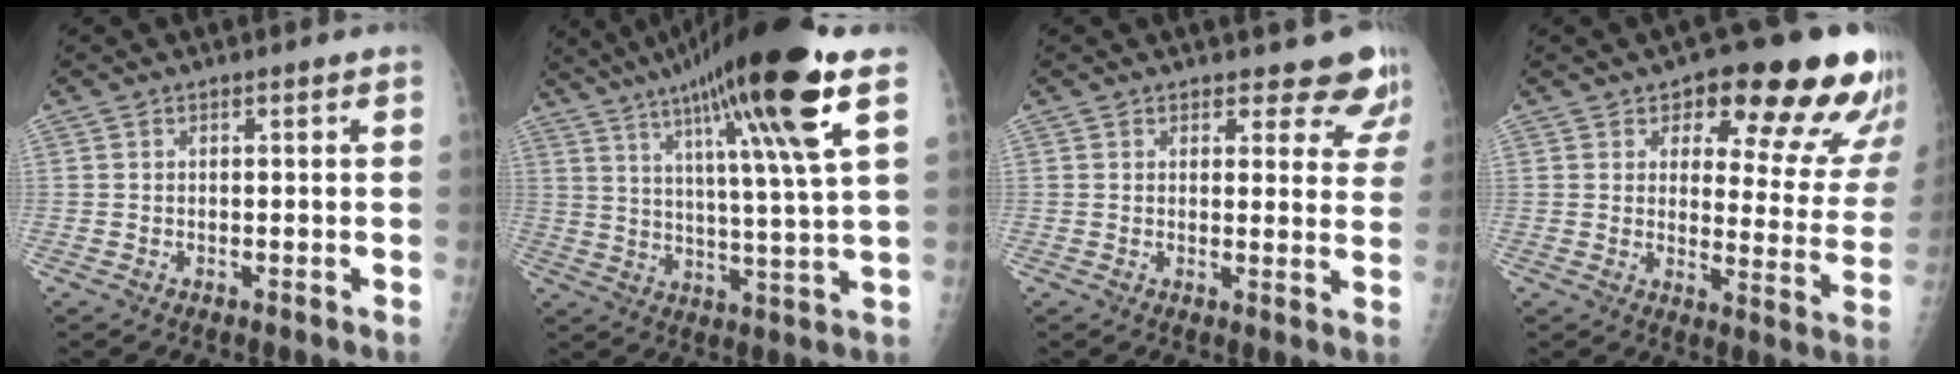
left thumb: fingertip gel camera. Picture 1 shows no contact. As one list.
[{"total": 22.0, "force": [11.9, 1.2, 18.5], "torque": [-0.293, -0.027, 0.188]}, {"total": 7.8, "force": [7.0, 3.0, 1.6], "torque": [0.027, -0.042, 0.060]}, {"total": 19.6, "force": [12.5, 7.5, 13.2], "torque": [-0.114, -0.068, 0.152]}]